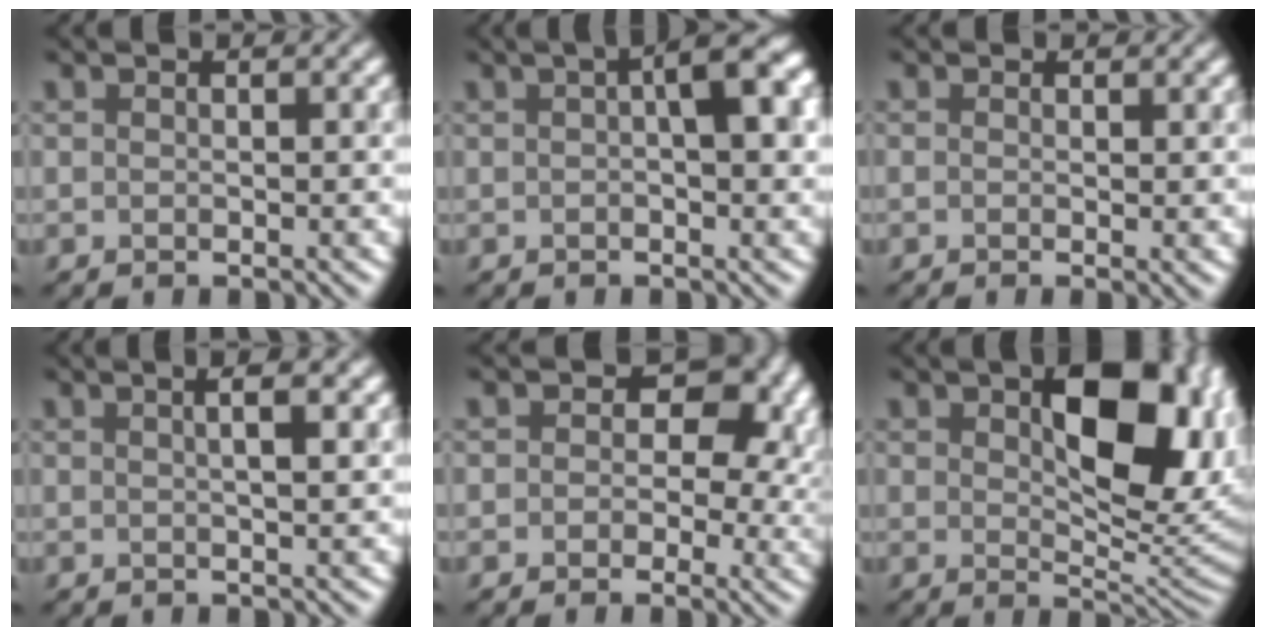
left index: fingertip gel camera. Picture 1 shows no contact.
{"total": 5.2, "force": [1.3, 1.3, 4.9], "torque": [-0.055, 0.015, 0.014]}
{"total": 1.1, "force": [-0.1, 0.3, 1.0], "torque": [-0.011, -0.006, -0.005]}
{"total": 3.3, "force": [1.0, 1.3, 2.8], "torque": [-0.008, 0.014, -0.010]}
{"total": 7.4, "force": [1.1, 5.3, 5.1], "torque": [-0.024, 0.009, 0.007]}
{"total": 11.2, "force": [3.0, 5.6, 9.3], "torque": [-0.119, -0.004, 0.052]}